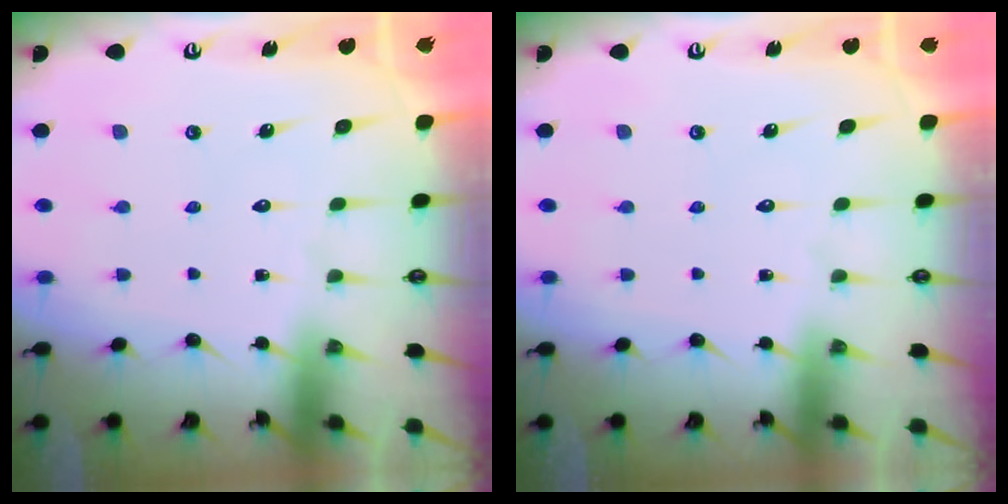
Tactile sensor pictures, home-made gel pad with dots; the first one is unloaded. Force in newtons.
{"total": 0.0}